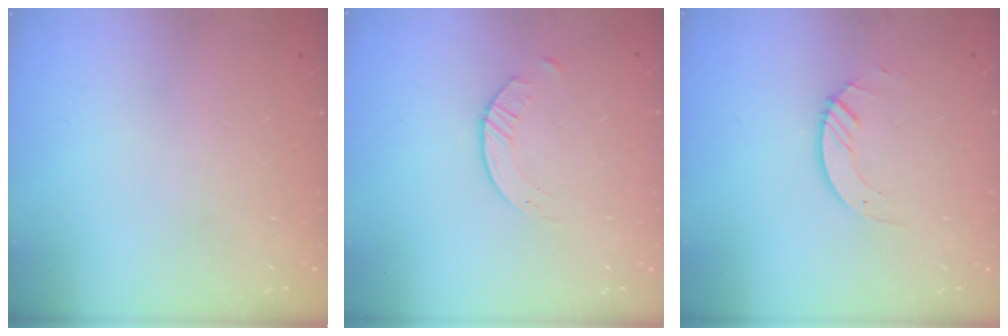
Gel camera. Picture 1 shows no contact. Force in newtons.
{"total": 1.6, "press": 1.6, "slide": 0.3}
{"total": 3.7, "press": 3.7, "slide": 0.4}